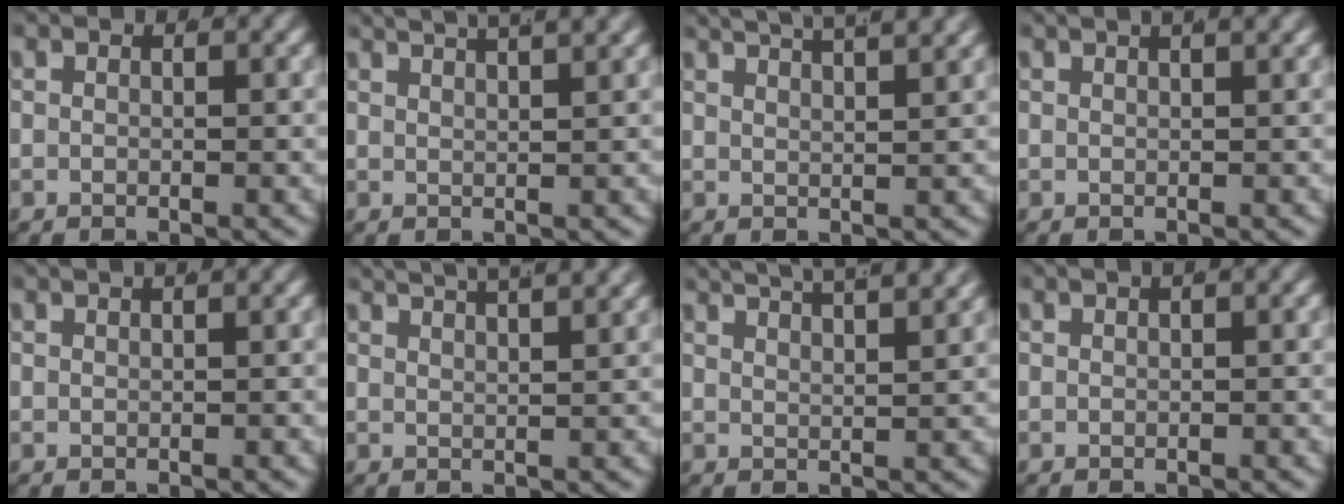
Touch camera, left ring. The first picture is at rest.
{"total": 4.7, "force": [3.9, 1.3, 2.2], "torque": [-0.035, 0.009, 0.063]}
{"total": 6.0, "force": [4.9, 2.1, 2.6], "torque": [-0.040, 0.014, 0.075]}
{"total": 3.1, "force": [2.2, 0.8, 2.0], "torque": [-0.019, 0.014, 0.031]}
{"total": 1.7, "force": [1.3, 0.3, 1.1], "torque": [-0.003, 0.016, 0.016]}
{"total": 5.4, "force": [4.5, 1.8, 2.5], "torque": [-0.037, 0.012, 0.070]}
{"total": 6.6, "force": [5.4, 2.4, 2.9], "torque": [-0.042, 0.015, 0.082]}
{"total": 1.6, "force": [1.0, 0.5, 1.2], "torque": [-0.001, 0.022, 0.007]}